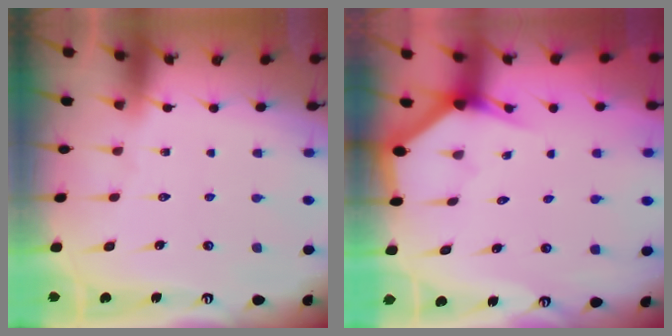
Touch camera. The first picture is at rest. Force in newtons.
{"total": 3.0, "press": 3.0, "slide": 0.1}